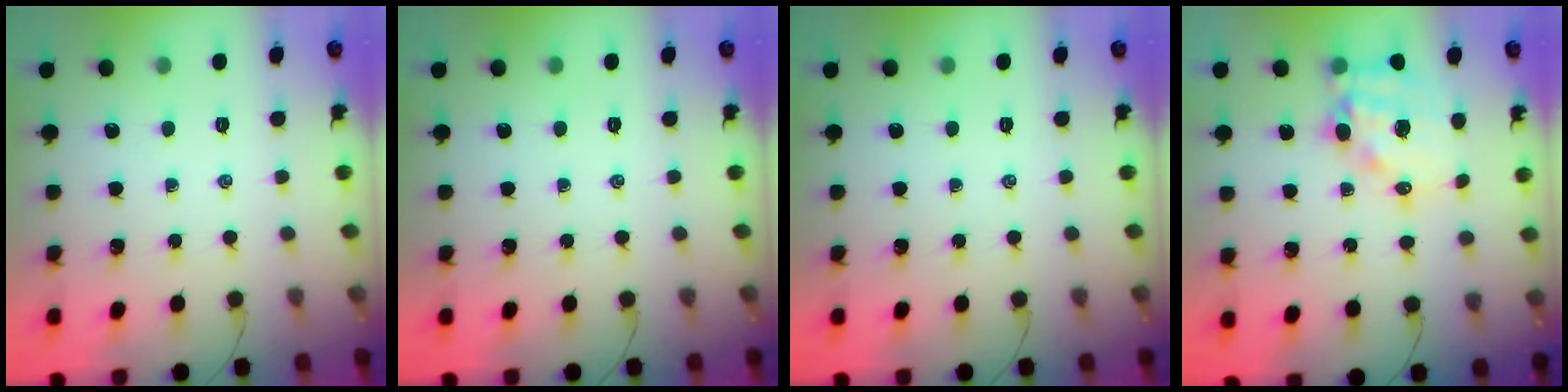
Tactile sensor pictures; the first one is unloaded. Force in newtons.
{"total": 0.0}
{"total": 0.0}
{"total": 13.8, "press": 13.4, "slide": 3.6}